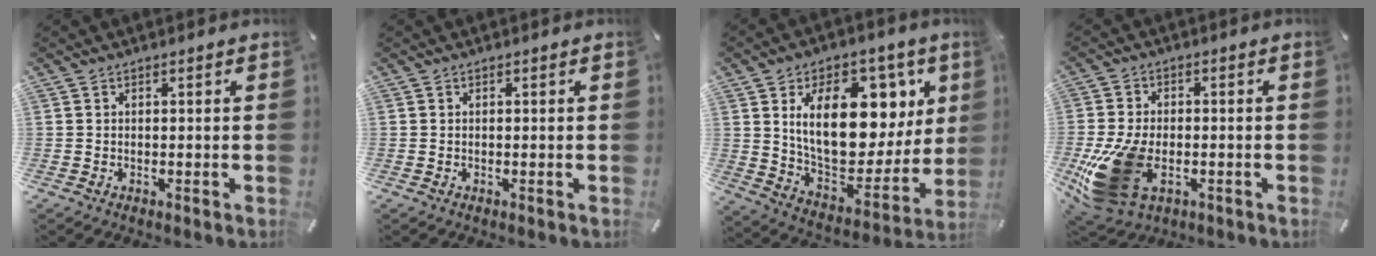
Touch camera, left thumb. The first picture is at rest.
{"total": 0.0}
{"total": 22.1, "force": [7.3, 13.4, 16.0], "torque": [-0.256, -0.037, 0.125]}
{"total": 17.2, "force": [-5.0, 11.0, 12.2], "torque": [-0.261, 0.008, -0.078]}